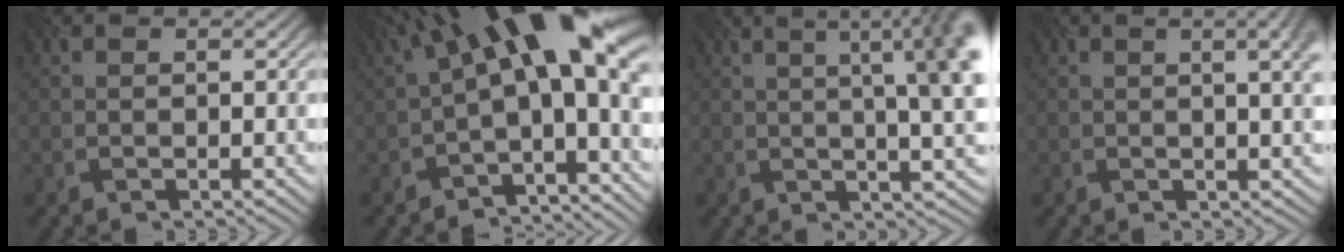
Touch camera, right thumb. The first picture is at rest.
{"total": 16.4, "force": [2.7, 6.3, 14.9], "torque": [-0.218, 0.024, 0.045]}
{"total": 11.9, "force": [2.2, 3.9, 11.1], "torque": [-0.100, 0.038, 0.026]}
{"total": 7.2, "force": [1.7, 2.8, 6.4], "torque": [-0.049, 0.035, 0.001]}